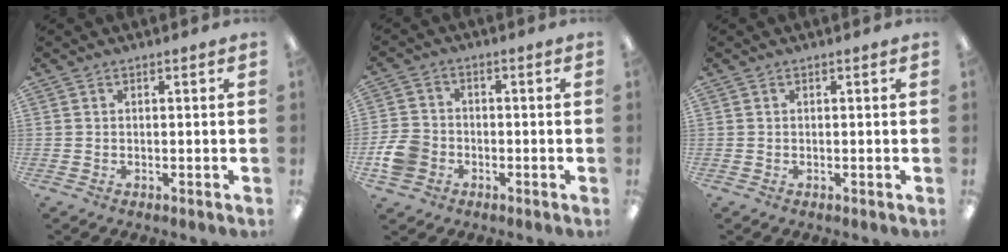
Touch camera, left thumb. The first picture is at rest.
{"total": 6.9, "force": [-2.4, 5.6, 3.3], "torque": [-0.072, 0.018, -0.041]}
{"total": 0.0}